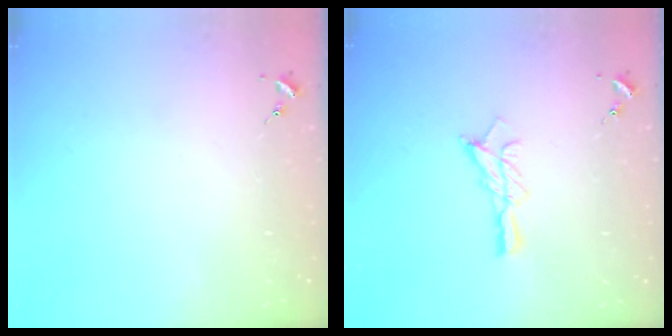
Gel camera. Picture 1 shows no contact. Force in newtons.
{"total": 9.5, "press": 9.5, "slide": 0.4}